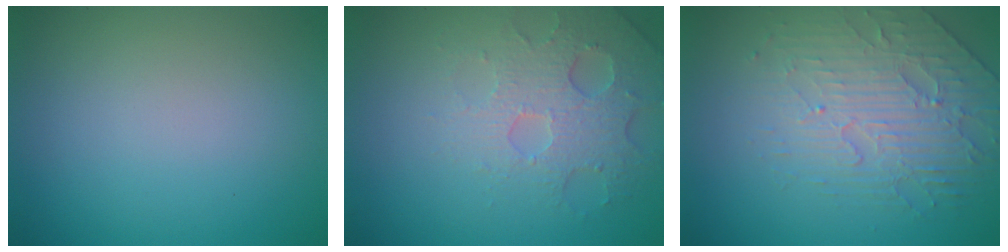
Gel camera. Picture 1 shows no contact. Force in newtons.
{"total": 4.9, "press": 3.4, "slide": 3.5}
{"total": 4.0, "press": 3.6, "slide": 1.6}